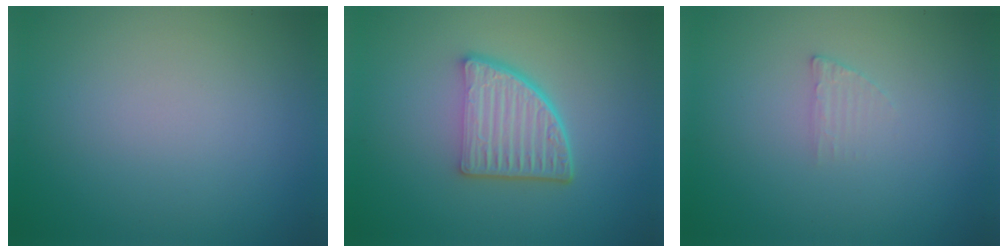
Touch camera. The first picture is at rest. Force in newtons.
{"total": 5.4, "press": 3.9, "slide": 3.8}
{"total": 1.0, "press": 1.0, "slide": 0.2}